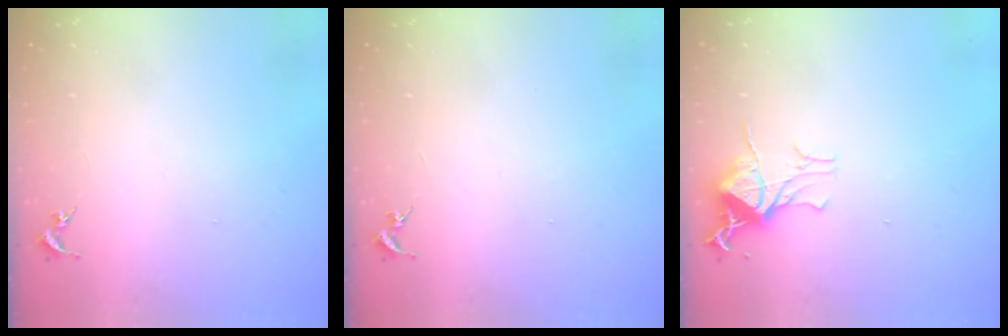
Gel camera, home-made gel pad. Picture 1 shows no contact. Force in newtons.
{"total": 0.0}
{"total": 11.3, "press": 11.3, "slide": 0.9}